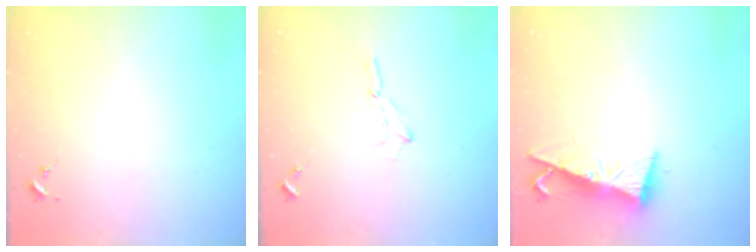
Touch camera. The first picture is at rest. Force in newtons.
{"total": 2.0, "press": 2.0, "slide": 0.2}
{"total": 9.0, "press": 9.0, "slide": 1.1}